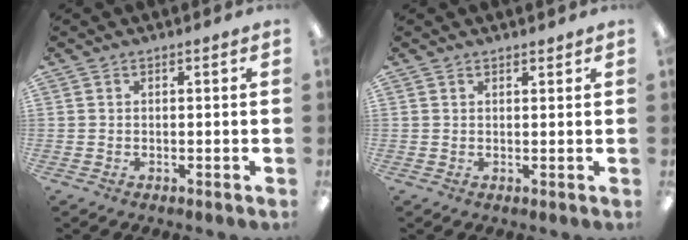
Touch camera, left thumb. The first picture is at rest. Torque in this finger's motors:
{"motor_torque": [-0.23, -0.11, -0.52, 0.13, 0.03]}